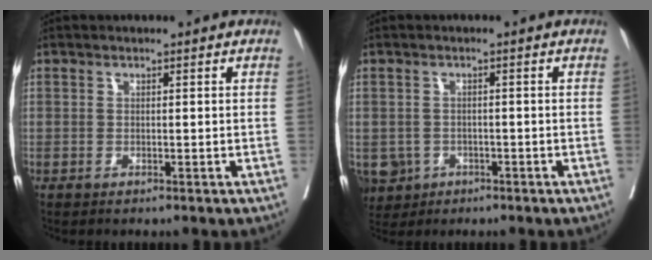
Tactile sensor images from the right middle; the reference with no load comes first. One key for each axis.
{"total": 4.9, "fx": -2.3, "fy": 4.3, "fz": 1.1, "tx": -0.023, "ty": 0.002, "tz": -0.031}